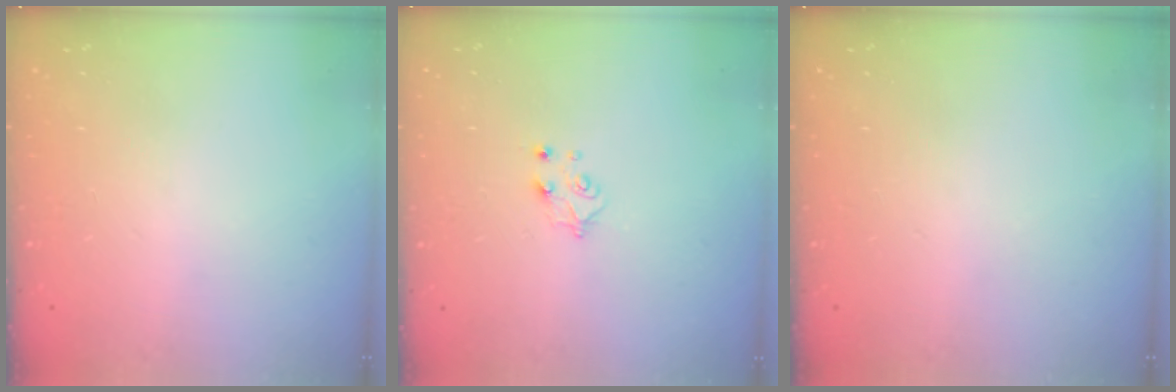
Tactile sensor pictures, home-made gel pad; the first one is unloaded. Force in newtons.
{"total": 5.5, "press": 5.5, "slide": 0.5}
{"total": 0.0}